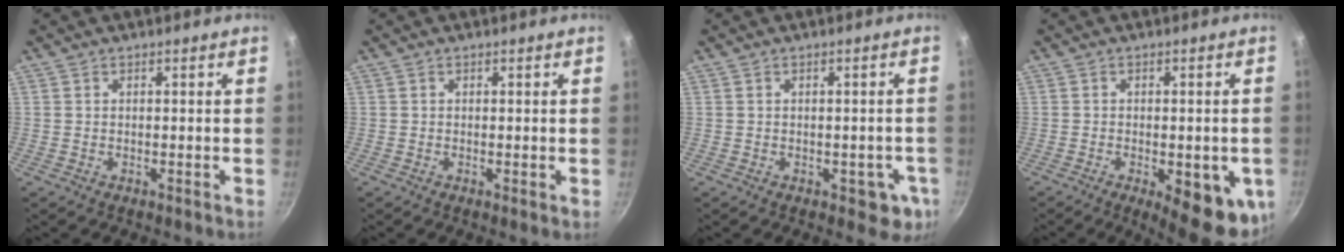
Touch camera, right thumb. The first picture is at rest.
{"total": 0.5, "force": [0.0, 0.0, 0.5], "torque": [-0.010, -0.004, -0.002]}
{"total": 4.3, "force": [-1.9, 2.5, 2.9], "torque": [-0.008, 0.008, -0.019]}
{"total": 13.8, "force": [-5.2, 5.5, 11.5], "torque": [-0.121, 0.000, -0.055]}